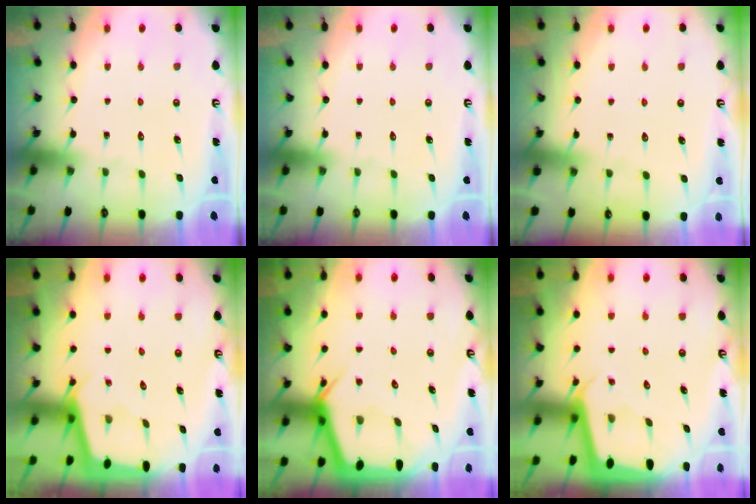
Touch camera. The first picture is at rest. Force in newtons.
{"total": 0.0}
{"total": 2.3, "press": 2.2, "slide": 0.4}
{"total": 1.8, "press": 1.8, "slide": 0.2}
{"total": 5.7, "press": 5.7, "slide": 0.5}
{"total": 1.8, "press": 1.8, "slide": 0.1}